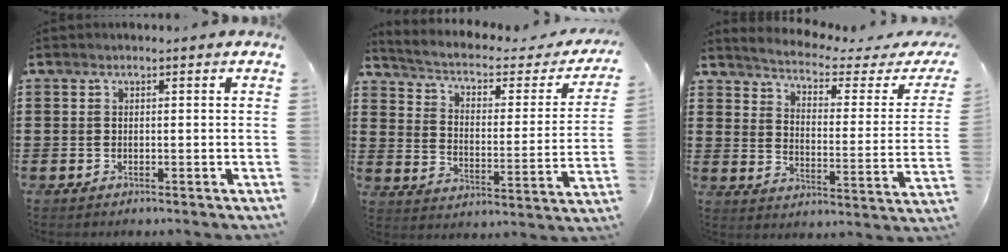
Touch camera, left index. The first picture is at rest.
{"total": 3.4, "force": [2.1, 1.2, 2.4], "torque": [-0.061, -0.020, 0.024]}
{"total": 3.0, "force": [2.5, 0.0, 1.6], "torque": [-0.051, -0.030, 0.031]}